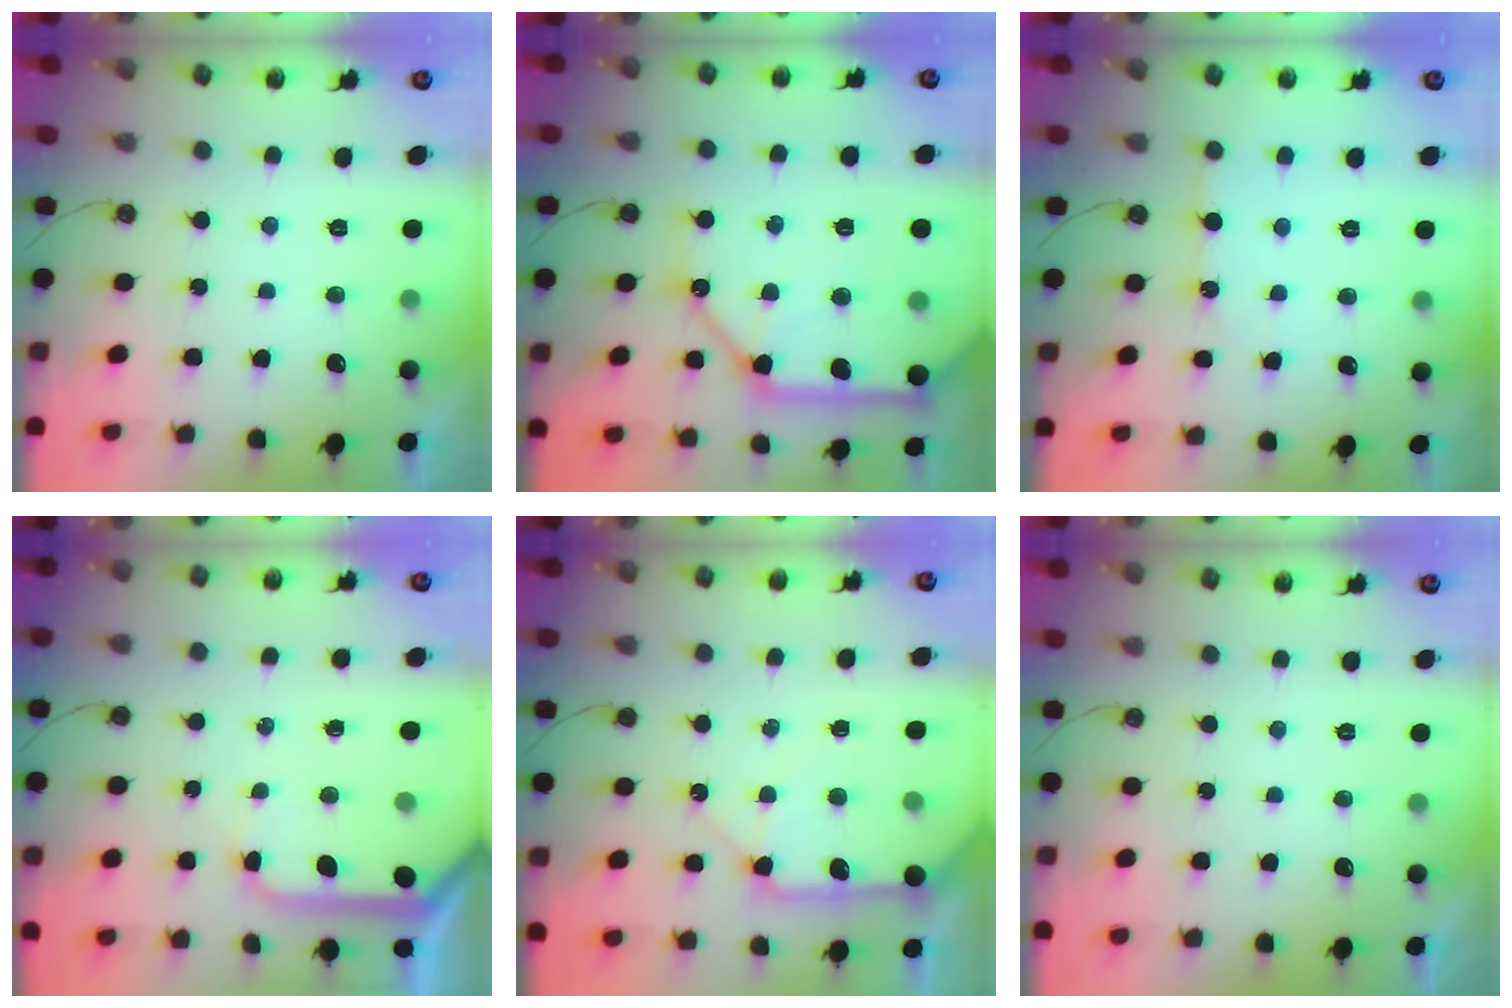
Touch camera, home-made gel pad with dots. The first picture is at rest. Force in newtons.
{"total": 23.9, "press": 23.6, "slide": 3.8}
{"total": 5.7, "press": 5.7, "slide": 0.4}
{"total": 10.1, "press": 10.0, "slide": 1.4}
{"total": 14.3, "press": 14.2, "slide": 2.2}
{"total": 0.0}